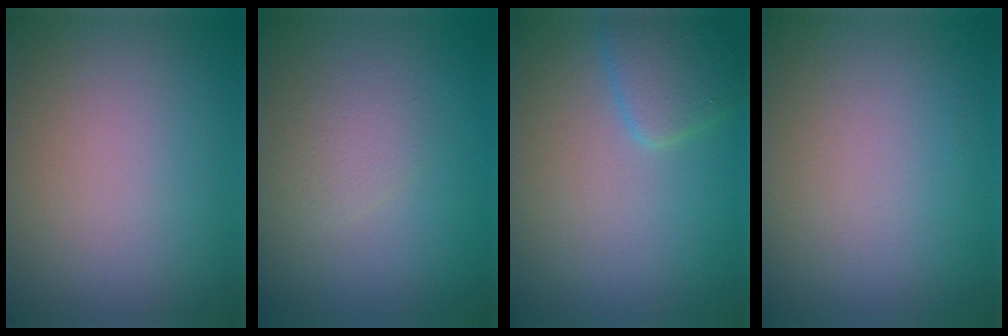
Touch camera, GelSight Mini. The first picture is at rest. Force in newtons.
{"total": 1.6, "press": 1.6, "slide": 0.0}
{"total": 2.6, "press": 2.6, "slide": 0.2}
{"total": 0.0}